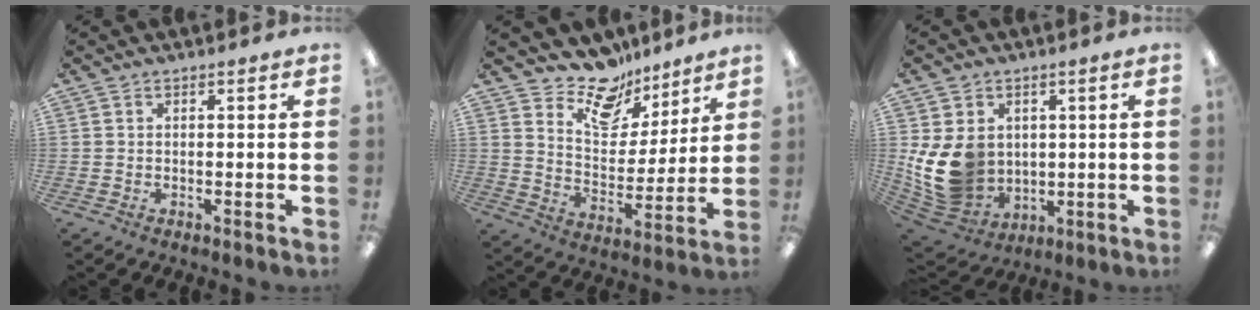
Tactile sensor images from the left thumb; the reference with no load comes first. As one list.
[{"total": 14.0, "force": [11.5, 6.6, 4.3], "torque": [-0.078, -0.085, 0.212]}, {"total": 13.4, "force": [1.5, 11.3, 7.0], "torque": [-0.169, -0.019, 0.036]}]